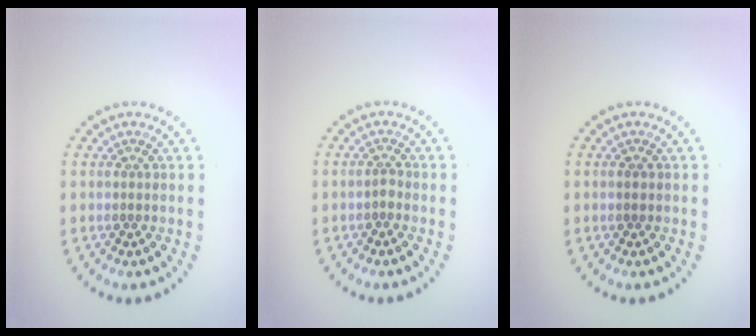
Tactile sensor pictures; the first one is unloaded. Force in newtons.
{"total": 0.9, "press": 0.6, "slide": 0.7}
{"total": 0.9, "press": 0.9, "slide": 0.2}